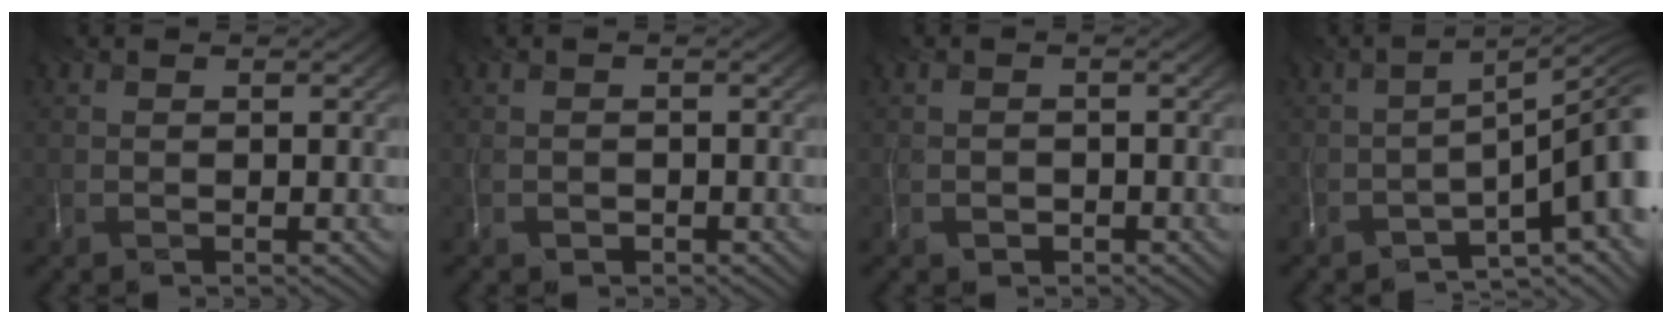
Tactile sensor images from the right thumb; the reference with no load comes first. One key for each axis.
{"total": 1.1, "fx": -0.7, "fy": 0.8, "fz": -0.2, "tx": -0.007, "ty": -0.004, "tz": -0.011}
{"total": 1.6, "fx": -1.0, "fy": 1.1, "fz": -0.2, "tx": -0.007, "ty": -0.008, "tz": -0.016}
{"total": 9.9, "fx": -5.6, "fy": 2.9, "fz": 7.7, "tx": -0.102, "ty": -0.010, "tz": -0.087}